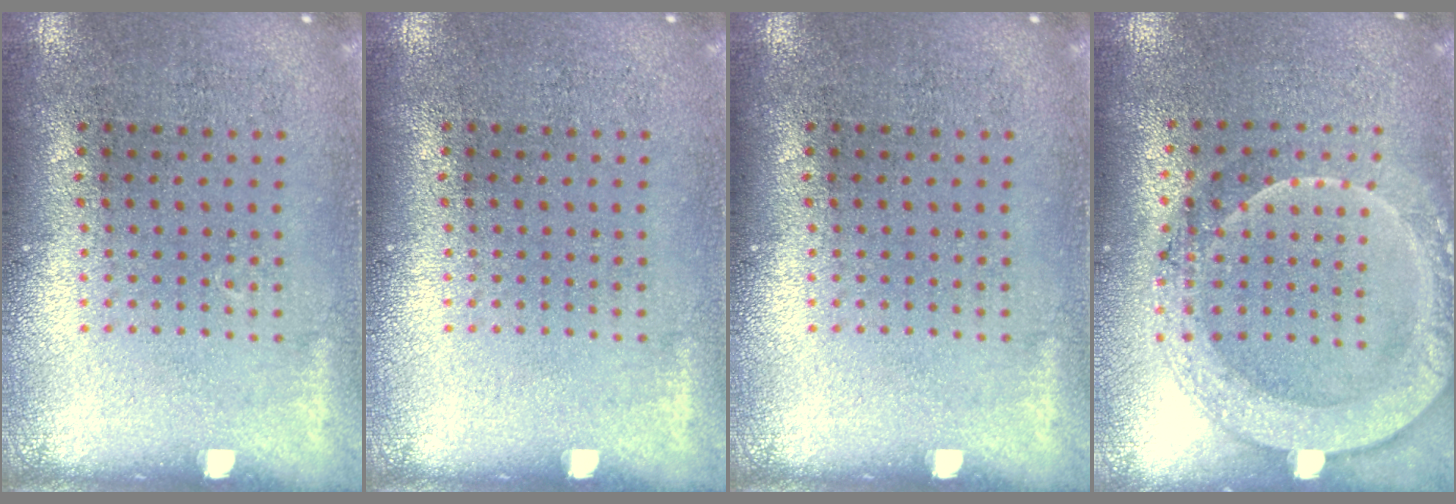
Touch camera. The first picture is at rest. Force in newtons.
{"total": 0.0}
{"total": 0.0}
{"total": 2.0, "press": 1.9, "slide": 0.6}